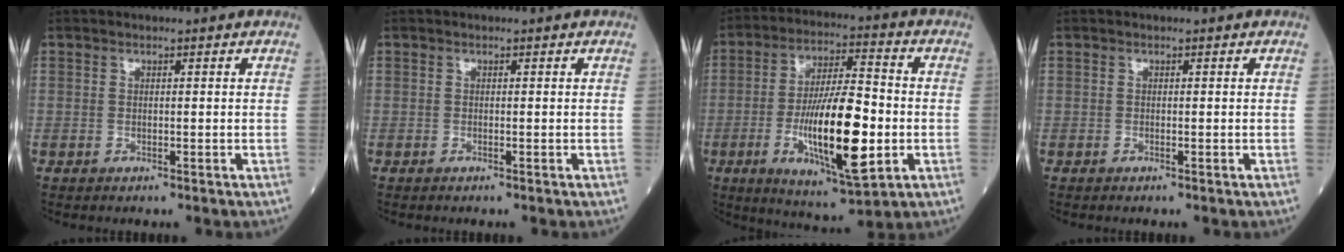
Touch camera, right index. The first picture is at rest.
{"total": 0.0}
{"total": 16.2, "force": [-3.3, 3.5, 15.5], "torque": [-0.276, -0.010, -0.053]}
{"total": 0.0}